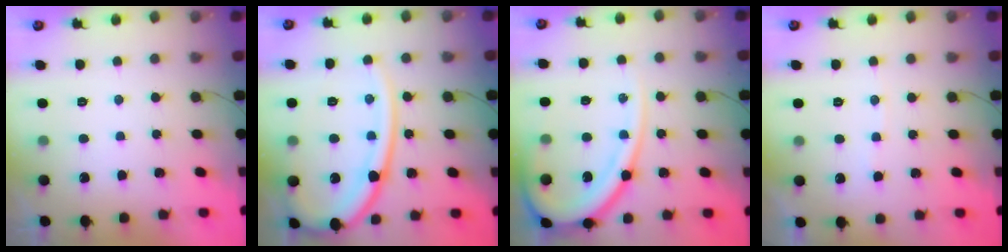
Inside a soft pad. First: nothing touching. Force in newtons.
{"total": 17.5, "press": 17.4, "slide": 1.9}
{"total": 16.9, "press": 16.8, "slide": 1.9}
{"total": 4.1, "press": 4.1, "slide": 0.6}